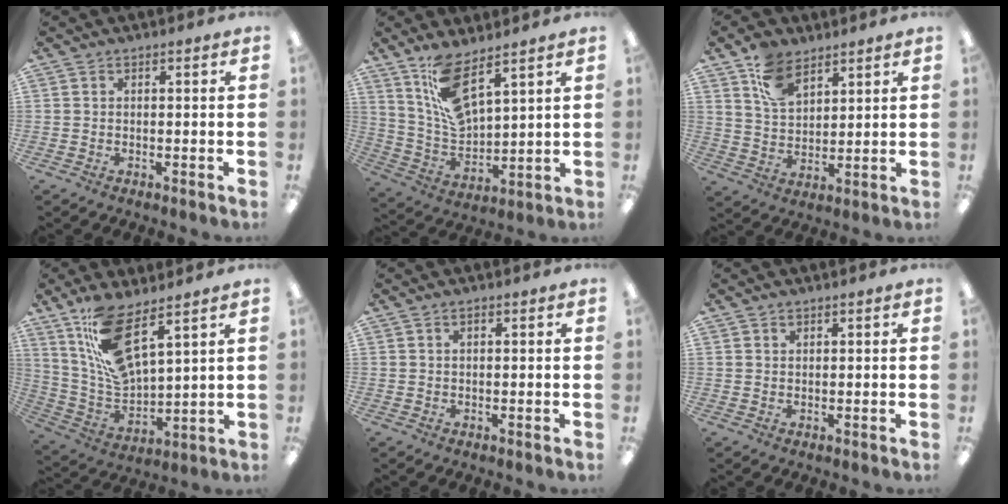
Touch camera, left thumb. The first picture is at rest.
{"total": 11.9, "force": [8.2, 4.5, 7.4], "torque": [-0.155, -0.039, 0.151]}
{"total": 9.6, "force": [6.3, 5.4, 4.7], "torque": [-0.095, -0.018, 0.120]}
{"total": 14.2, "force": [9.1, 4.8, 9.8], "torque": [-0.213, -0.045, 0.163]}
{"total": 0.8, "force": [0.4, 0.4, 0.6], "torque": [-0.013, 0.004, 0.006]}
{"total": 0.9, "force": [0.7, 0.5, 0.1], "torque": [-0.003, 0.000, 0.014]}